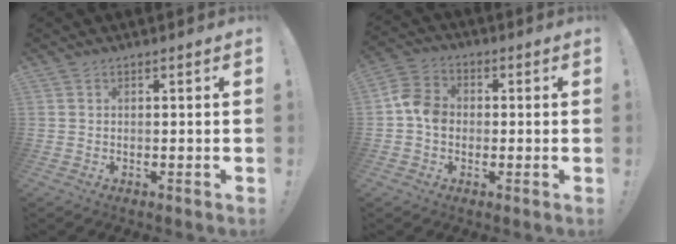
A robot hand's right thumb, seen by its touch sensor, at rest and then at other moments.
{"total": 7.9, "force": [-1.1, 6.2, 4.8], "torque": [-0.068, 0.020, -0.017]}